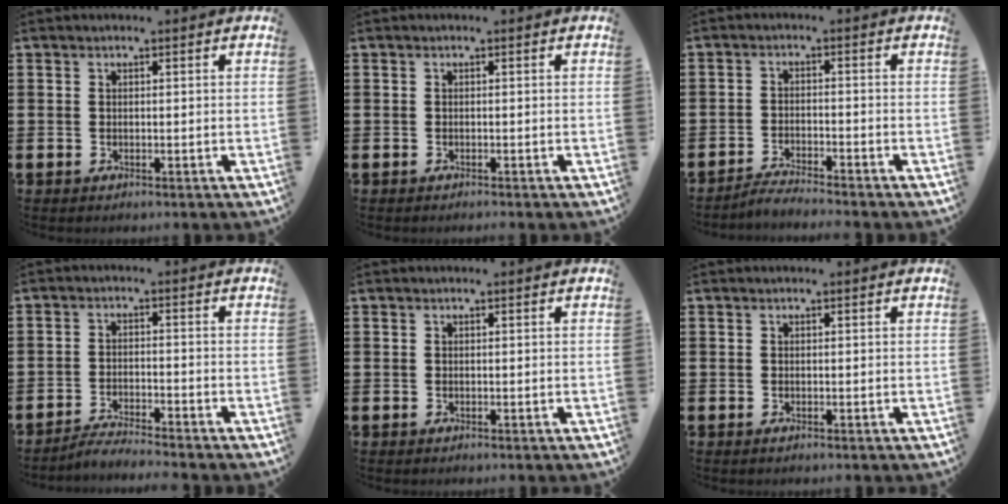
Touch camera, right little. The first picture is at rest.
{"total": 0.0}
{"total": 2.4, "force": [-2.4, -0.3, 0.4], "torque": [-0.008, 0.004, -0.049]}
{"total": 2.8, "force": [-2.8, -0.2, 0.5], "torque": [-0.009, 0.002, -0.057]}
{"total": 0.0}
{"total": 0.0}